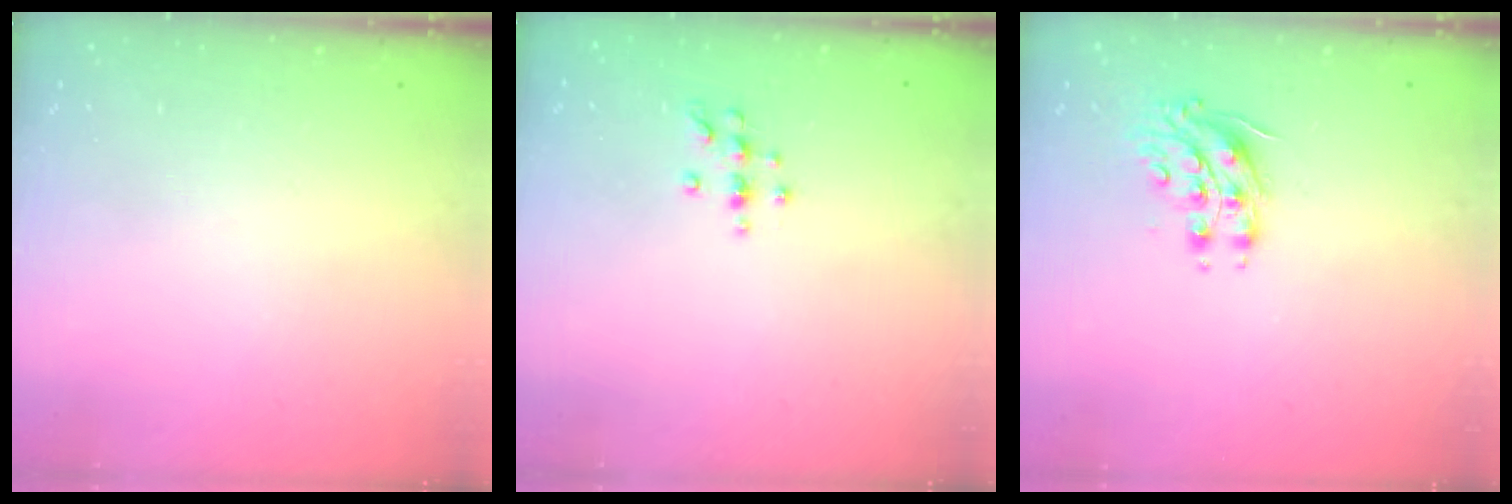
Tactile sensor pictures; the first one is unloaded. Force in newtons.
{"total": 6.3, "press": 6.2, "slide": 0.7}
{"total": 8.2, "press": 8.2, "slide": 0.4}